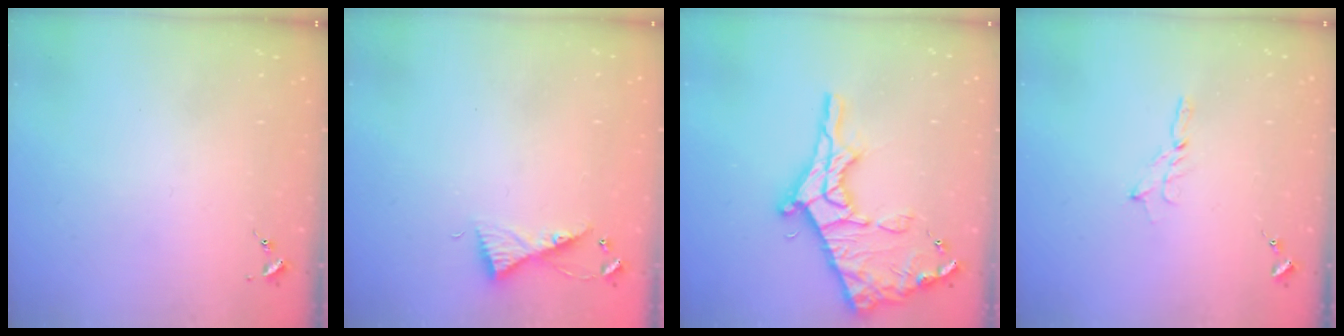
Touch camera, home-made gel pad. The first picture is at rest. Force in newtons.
{"total": 6.2, "press": 6.2, "slide": 0.6}
{"total": 21.0, "press": 20.9, "slide": 1.8}
{"total": 2.3, "press": 2.3, "slide": 0.2}